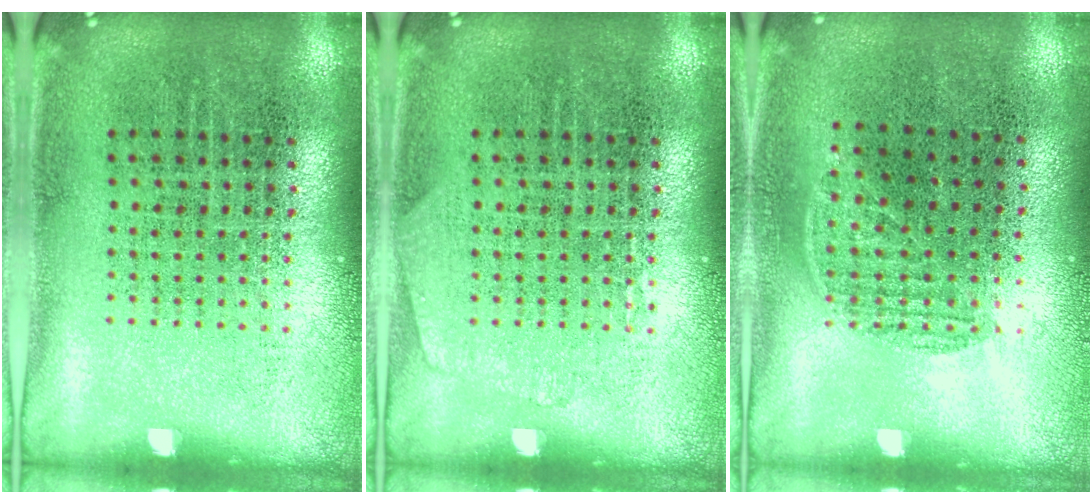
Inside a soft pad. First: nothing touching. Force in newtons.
{"total": 1.0, "press": 1.0, "slide": 0.1}
{"total": 0.8, "press": 0.7, "slide": 0.5}